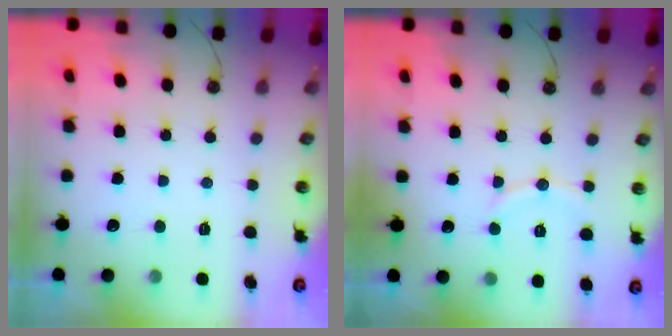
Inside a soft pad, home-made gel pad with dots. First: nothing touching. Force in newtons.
{"total": 6.5, "press": 6.5, "slide": 0.7}